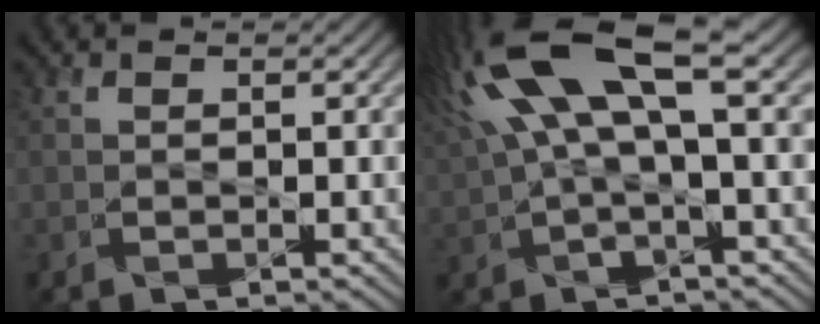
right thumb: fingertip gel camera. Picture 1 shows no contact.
{"total": 13.4, "force": [4.8, 3.8, 12.0], "torque": [-0.279, 0.023, 0.097]}